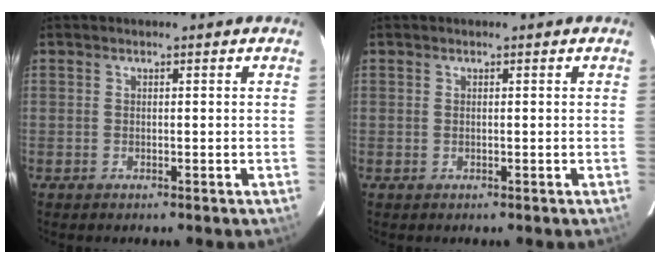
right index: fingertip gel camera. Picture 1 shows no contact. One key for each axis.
{"total": 0.0}